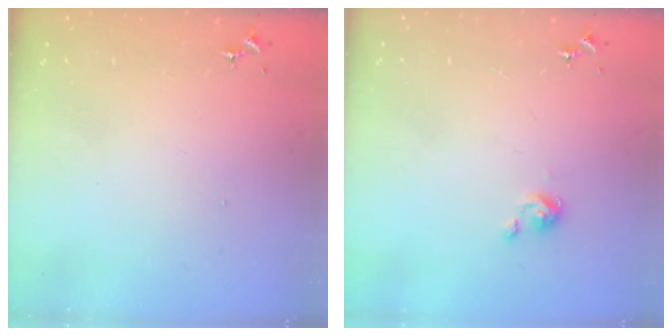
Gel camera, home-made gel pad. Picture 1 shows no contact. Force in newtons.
{"total": 2.7, "press": 2.7, "slide": 0.3}